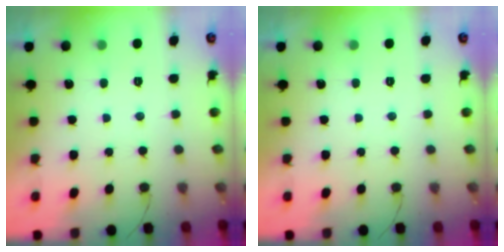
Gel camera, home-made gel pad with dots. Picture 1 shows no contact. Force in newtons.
{"total": 0.0}